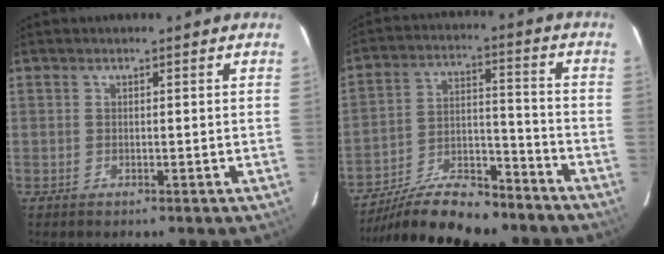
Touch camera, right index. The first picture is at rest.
{"total": 14.2, "force": [-12.6, 3.1, 5.9], "torque": [-0.100, 0.015, -0.218]}